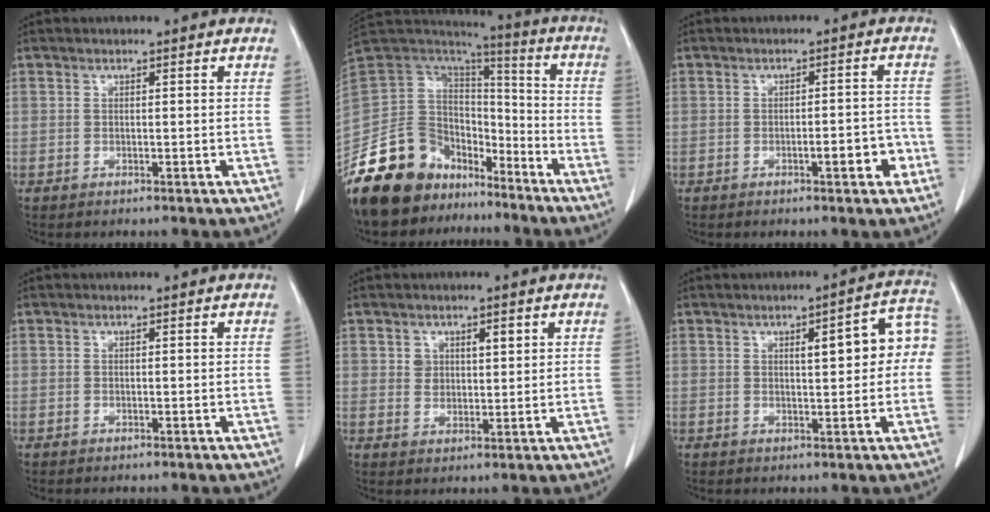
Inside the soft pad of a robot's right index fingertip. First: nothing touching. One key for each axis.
{"total": 18.8, "fx": -13.9, "fy": 11.4, "fz": 5.8, "tx": -0.118, "ty": 0.069, "tz": -0.238}
{"total": 4.2, "fx": -2.0, "fy": 0.9, "fz": 3.6, "tx": -0.047, "ty": 0.006, "tz": -0.025}
{"total": 0.0}
{"total": 3.3, "fx": 1.5, "fy": 2.2, "fz": 1.9, "tx": -0.028, "ty": 0.006, "tz": 0.028}
{"total": 7.8, "fx": 1.1, "fy": 2.0, "fz": 7.4, "tx": -0.092, "ty": 0.030, "tz": 0.012}